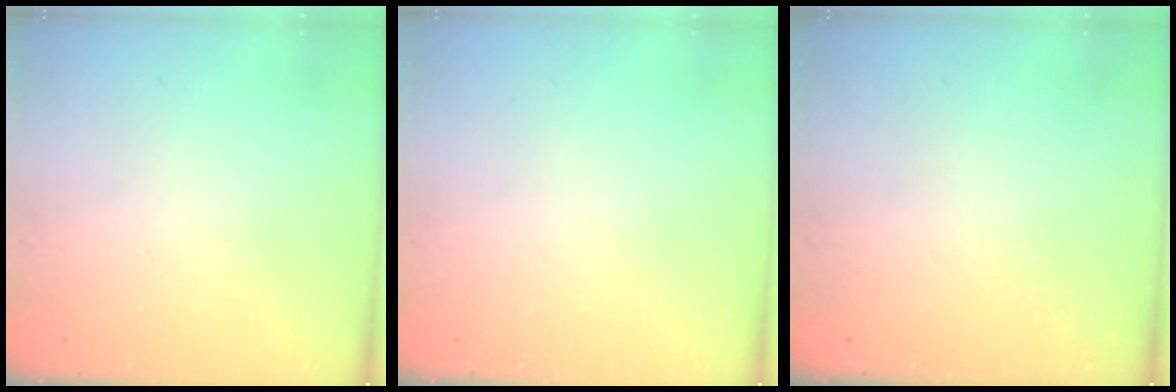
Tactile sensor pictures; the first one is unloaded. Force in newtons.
{"total": 0.0}
{"total": 0.0}